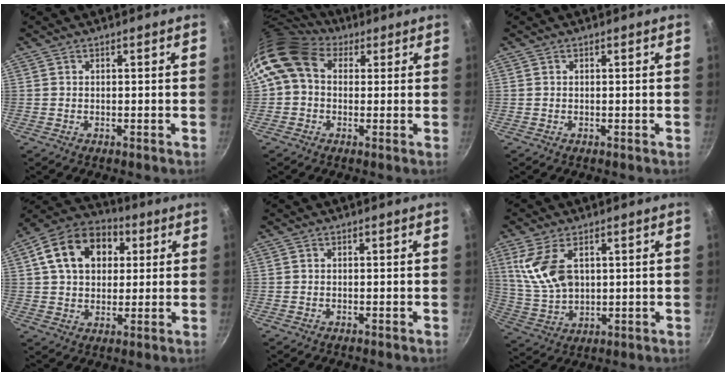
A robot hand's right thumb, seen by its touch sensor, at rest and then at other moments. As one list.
[{"total": 10.5, "force": [2.8, 8.1, 6.0], "torque": [-0.099, 0.012, 0.030]}, {"total": 0.0}, {"total": 16.2, "force": [4.6, 11.8, 10.1], "torque": [-0.149, 0.021, 0.064]}, {"total": 0.0}, {"total": 11.1, "force": [3.5, 6.5, 8.2], "torque": [-0.154, -0.016, 0.083]}]